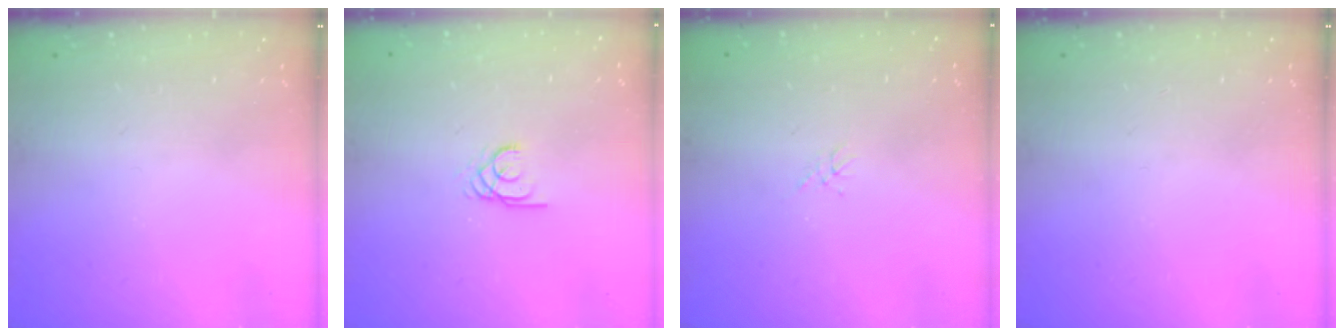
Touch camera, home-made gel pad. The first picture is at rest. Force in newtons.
{"total": 1.9, "press": 1.9, "slide": 0.0}
{"total": 0.0}
{"total": 0.0}